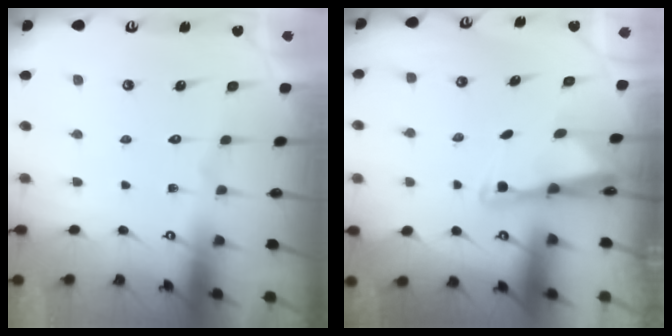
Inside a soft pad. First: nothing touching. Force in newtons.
{"total": 2.5, "press": 2.5, "slide": 0.3}